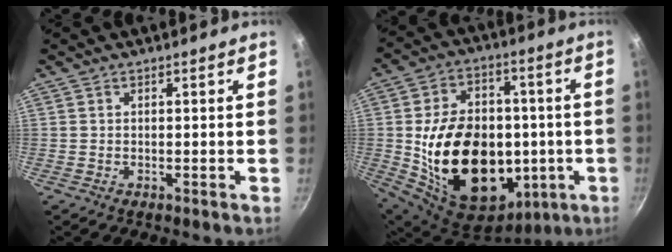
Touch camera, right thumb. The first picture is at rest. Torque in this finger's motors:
{"motor_torque": [-1.11, 2.68, 2.21, -0.57, 0.29]}